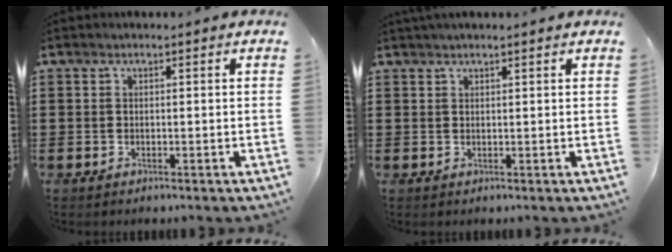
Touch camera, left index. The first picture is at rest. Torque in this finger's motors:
{"motor_torque": [-1.83, -0.07, -0.76, 0.03]}